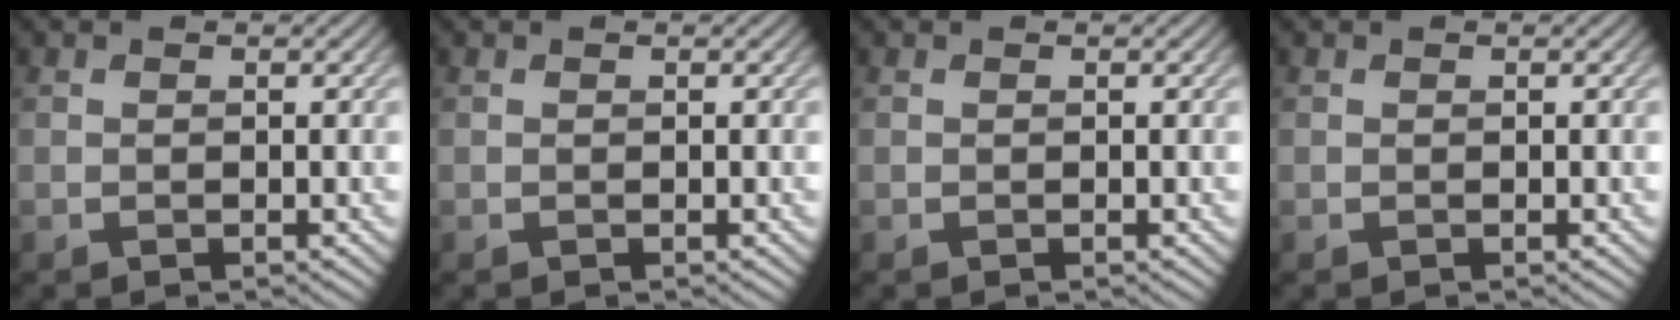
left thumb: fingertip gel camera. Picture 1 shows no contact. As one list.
[{"total": 0.0}, {"total": 0.0}, {"total": 0.0}]